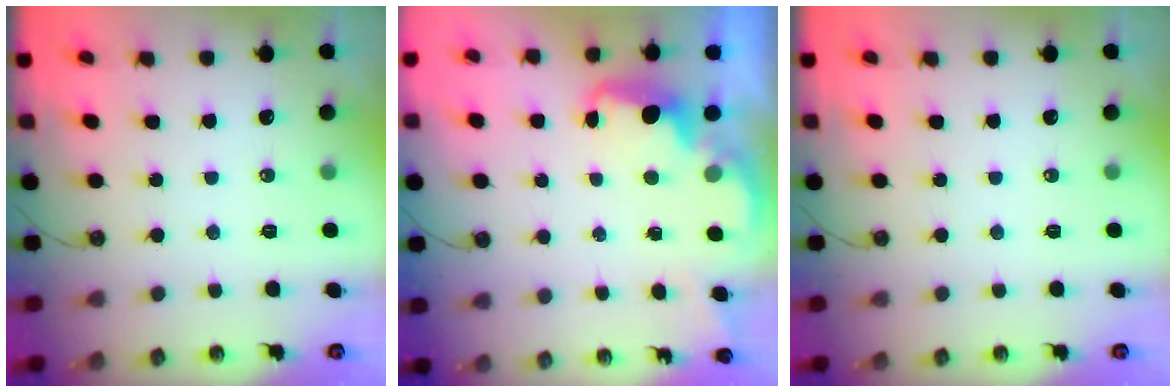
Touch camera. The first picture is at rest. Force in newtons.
{"total": 2.1, "press": 2.0, "slide": 0.6}
{"total": 0.0}